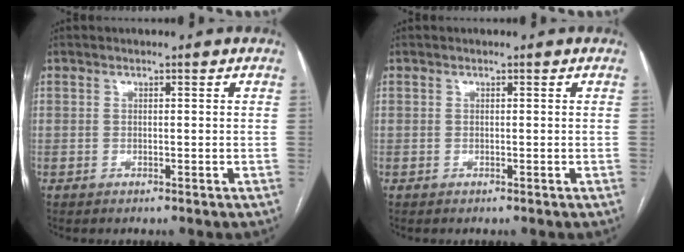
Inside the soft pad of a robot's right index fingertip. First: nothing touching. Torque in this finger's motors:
{"motor_torque": [0.00, 0.00, 0.00, 0.00]}